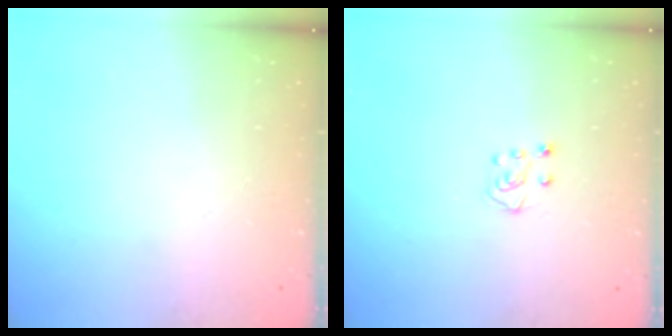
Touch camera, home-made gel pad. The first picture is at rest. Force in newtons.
{"total": 5.3, "press": 5.3, "slide": 0.6}